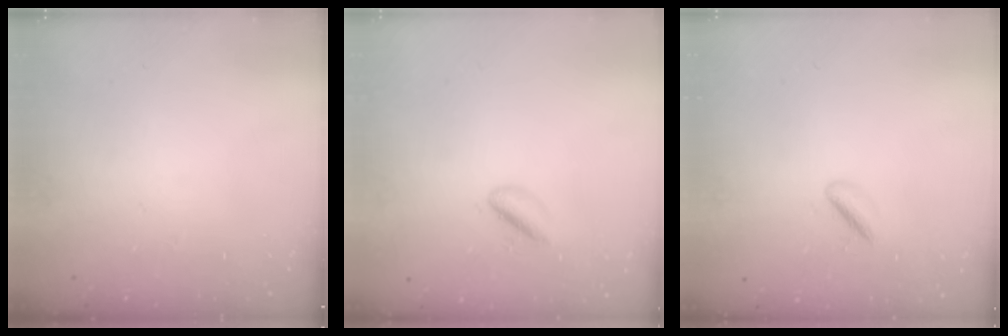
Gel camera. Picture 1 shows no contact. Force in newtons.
{"total": 3.3, "press": 3.1, "slide": 1.3}
{"total": 1.4, "press": 1.2, "slide": 0.7}